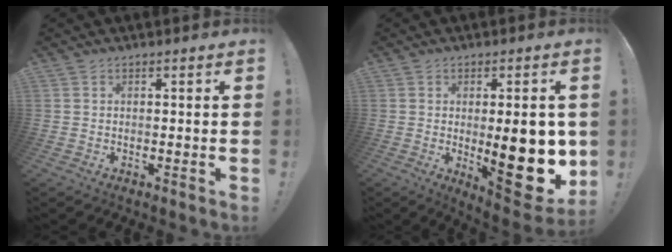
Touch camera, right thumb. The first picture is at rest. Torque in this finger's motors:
{"motor_torque": [1.52, 2.41, 2.02, -0.58, 0.50]}